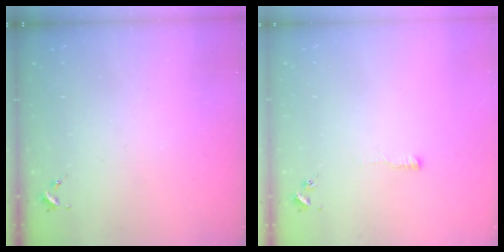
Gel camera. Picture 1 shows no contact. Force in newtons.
{"total": 3.3, "press": 3.3, "slide": 0.6}